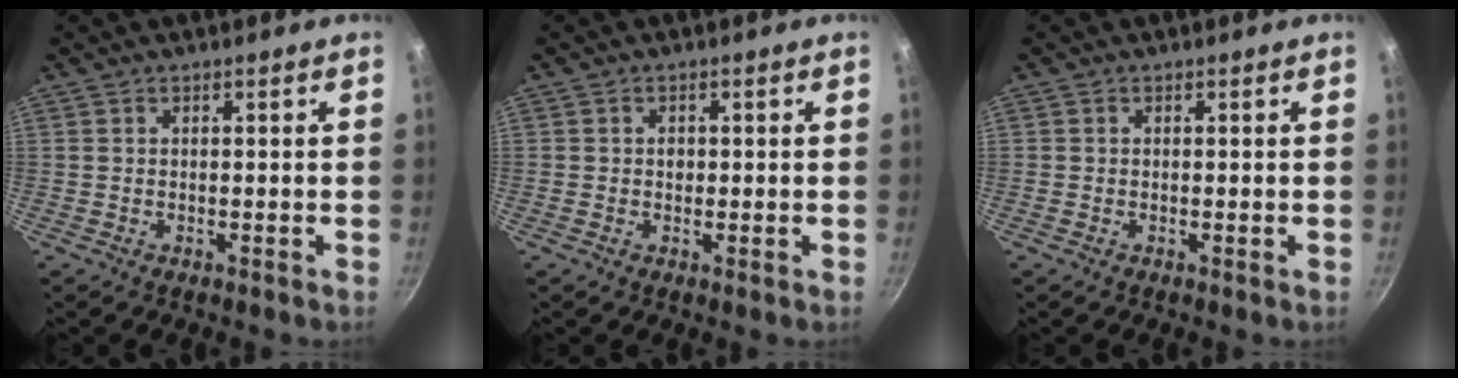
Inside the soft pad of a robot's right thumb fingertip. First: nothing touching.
{"total": 1.3, "force": [0.0, 1.2, 0.6], "torque": [-0.002, 0.002, -0.002]}
{"total": 0.0}